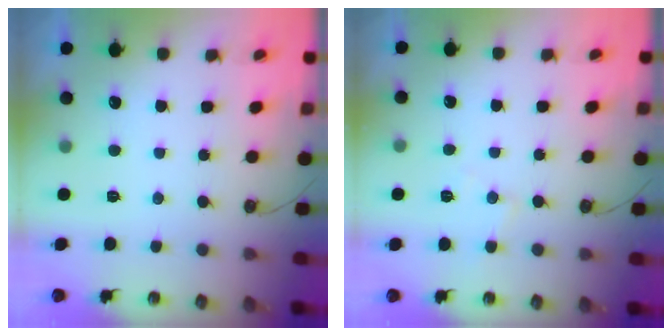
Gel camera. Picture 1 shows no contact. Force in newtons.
{"total": 5.2, "press": 5.2, "slide": 0.8}